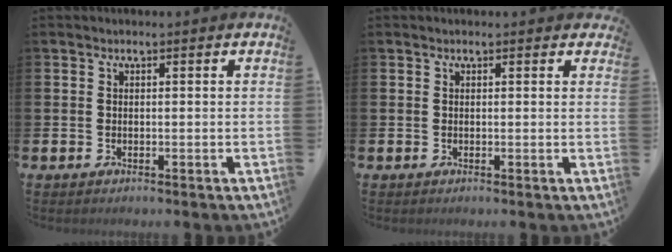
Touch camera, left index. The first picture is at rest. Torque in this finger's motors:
{"motor_torque": [0.85, -1.29, -0.02, 0.00]}